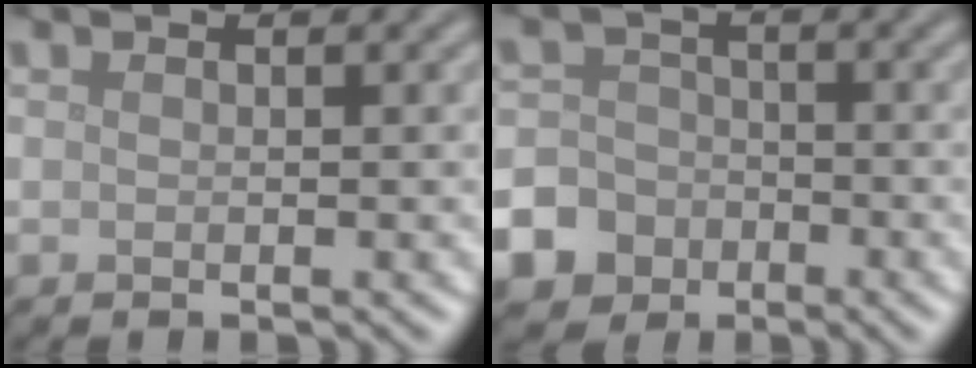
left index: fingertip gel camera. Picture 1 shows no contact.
{"total": 8.8, "force": [-4.7, 7.3, 1.8], "torque": [-0.043, -0.031, -0.101]}